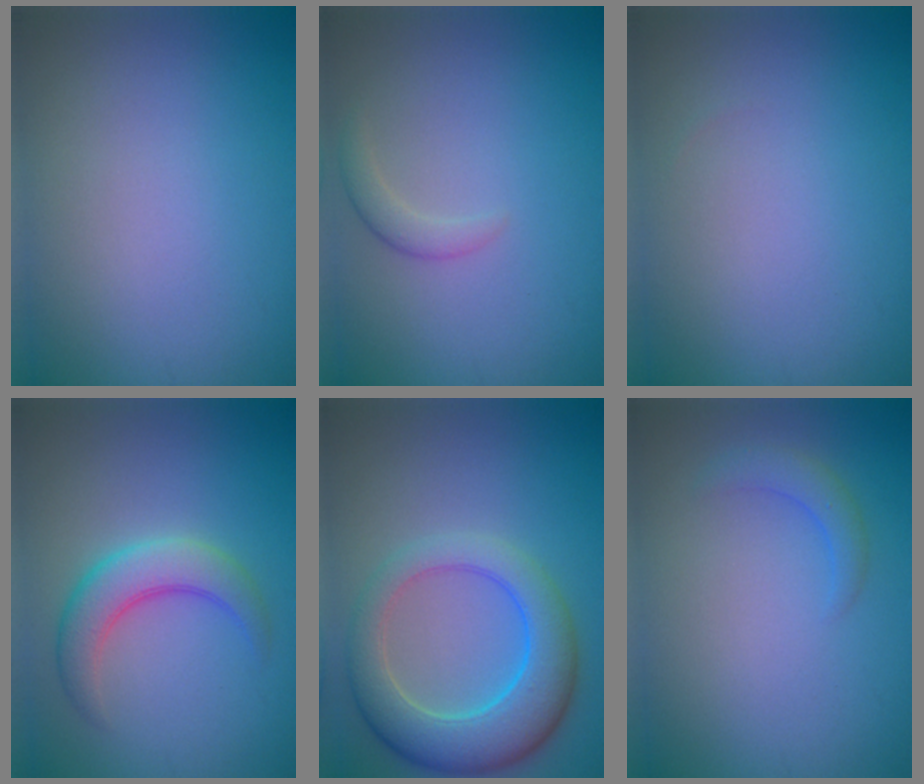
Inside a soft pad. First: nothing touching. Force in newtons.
{"total": 1.5, "press": 1.5, "slide": 0.1}
{"total": 0.0}
{"total": 4.6, "press": 4.6, "slide": 0.1}
{"total": 7.0, "press": 7.0, "slide": 0.3}
{"total": 1.7, "press": 1.7, "slide": 0.2}